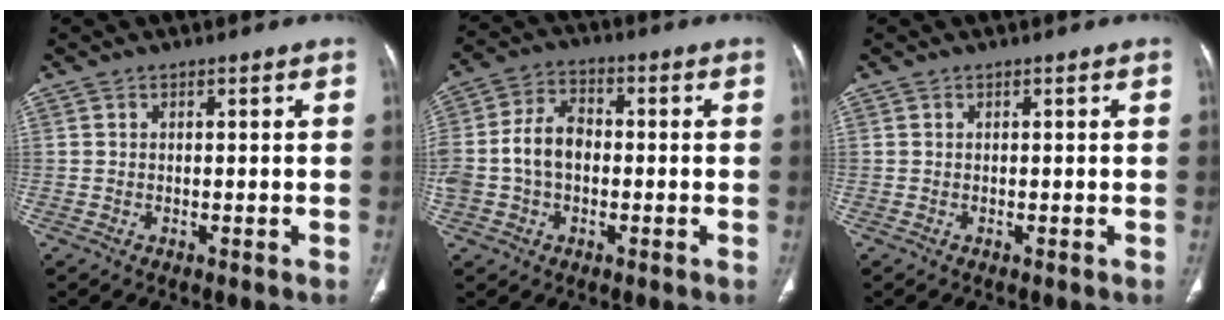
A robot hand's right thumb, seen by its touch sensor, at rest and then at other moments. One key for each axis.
{"total": 9.7, "fx": -0.8, "fy": 6.8, "fz": 6.9, "tx": -0.131, "ty": 0.031, "tz": -0.021}
{"total": 0.0}